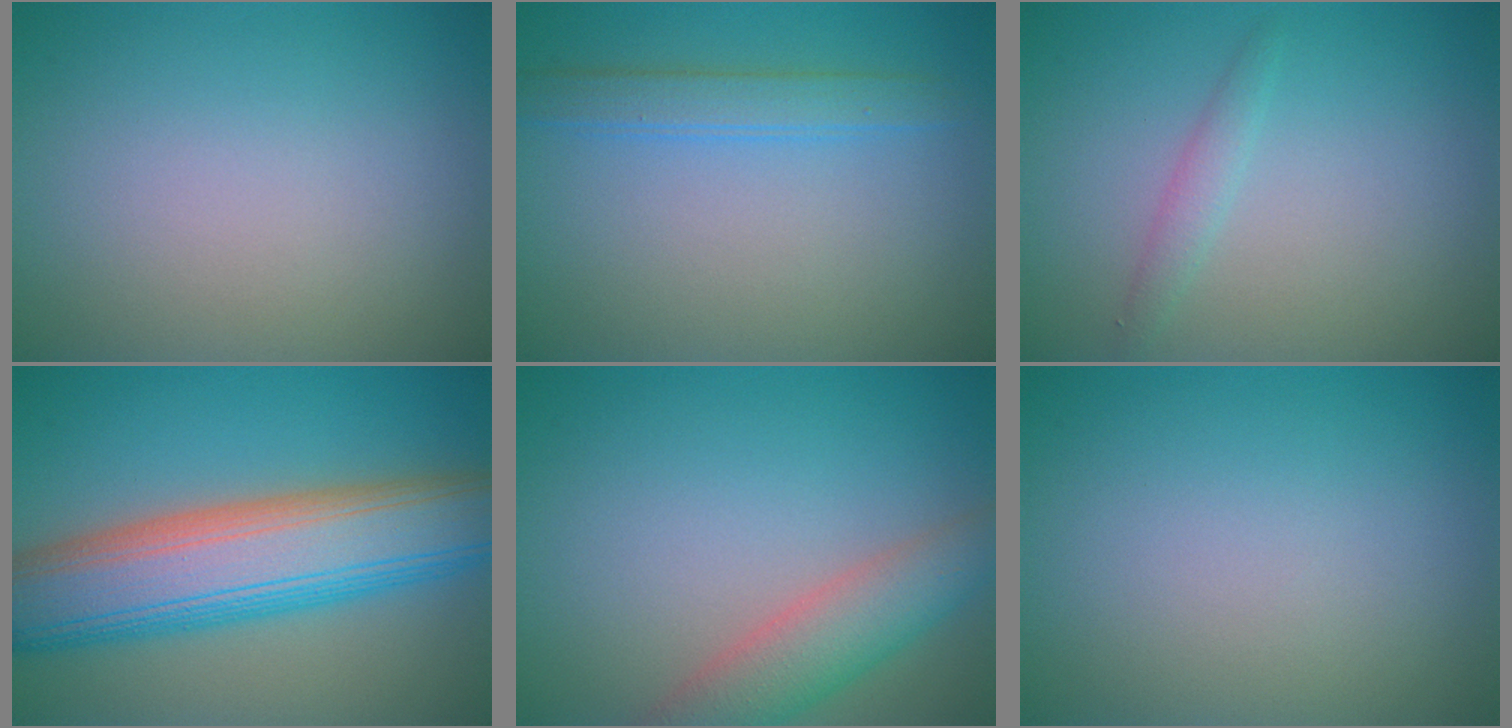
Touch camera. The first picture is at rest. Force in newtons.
{"total": 2.5, "press": 2.5, "slide": 0.2}
{"total": 1.3, "press": 1.2, "slide": 0.0}
{"total": 11.4, "press": 11.3, "slide": 0.6}
{"total": 4.6, "press": 4.6, "slide": 0.3}
{"total": 0.0}